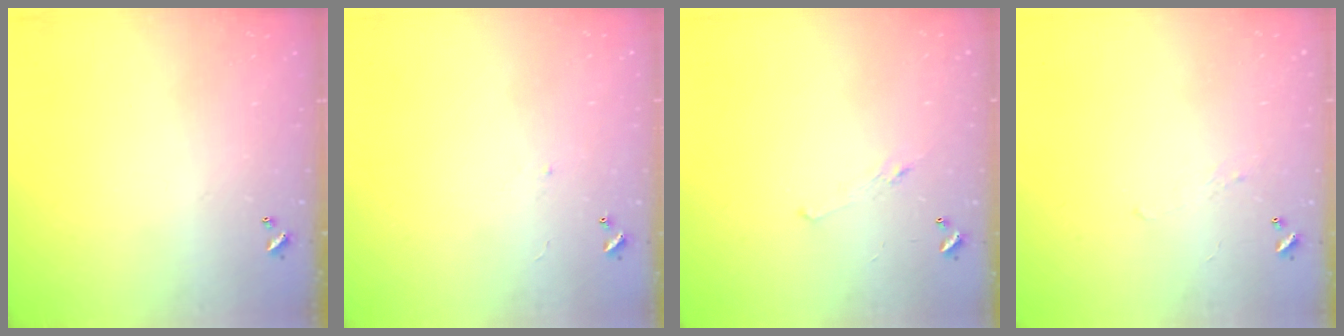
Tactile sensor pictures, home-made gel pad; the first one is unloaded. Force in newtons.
{"total": 0.6, "press": 0.0, "slide": 0.6}
{"total": 0.8, "press": 0.1, "slide": 0.8}
{"total": 1.0, "press": 0.8, "slide": 0.5}